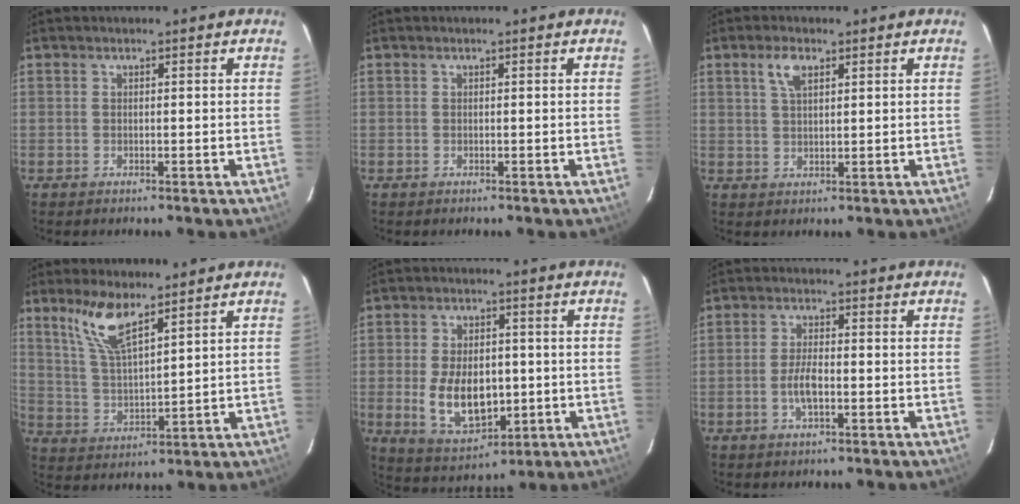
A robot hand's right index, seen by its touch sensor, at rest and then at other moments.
{"total": 0.0}
{"total": 4.0, "force": [2.0, 1.8, 2.9], "torque": [-0.055, 0.007, 0.039]}
{"total": 9.0, "force": [6.3, 2.3, 6.1], "torque": [-0.121, 0.004, 0.133]}
{"total": 11.9, "force": [-1.6, 7.2, 9.3], "torque": [-0.188, -0.009, -0.008]}
{"total": 7.2, "force": [-2.6, 2.3, 6.3], "torque": [-0.128, 0.004, -0.052]}